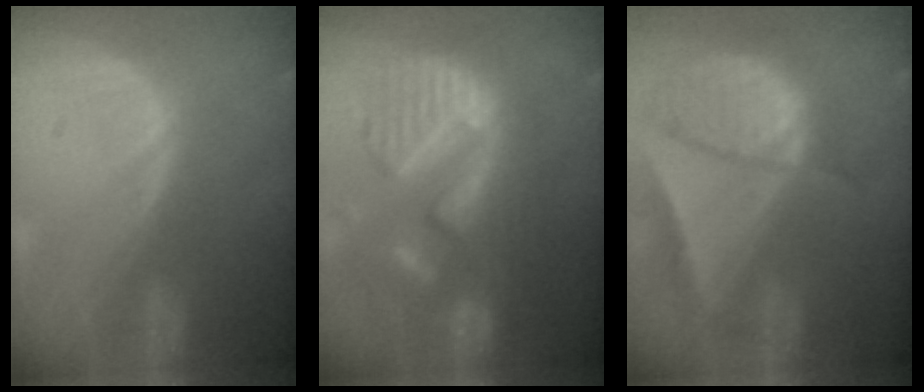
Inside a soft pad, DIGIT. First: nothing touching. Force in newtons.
{"total": 12.9, "press": 12.8, "slide": 1.3}
{"total": 9.8, "press": 8.2, "slide": 5.3}